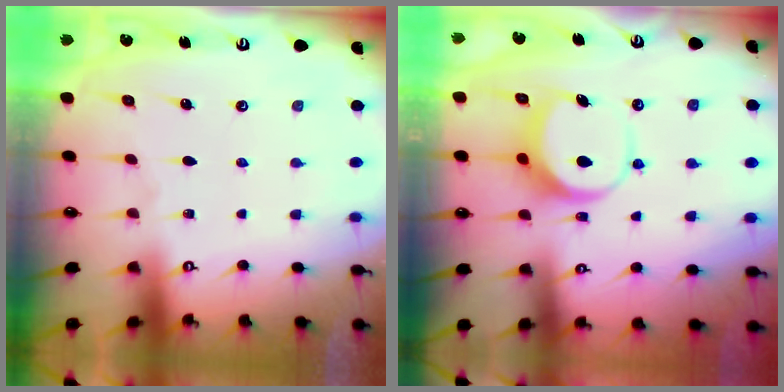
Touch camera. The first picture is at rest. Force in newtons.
{"total": 7.9, "press": 7.8, "slide": 0.8}